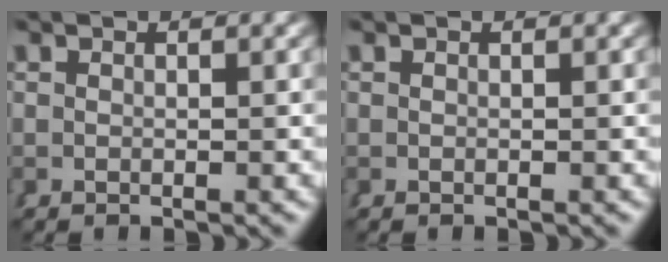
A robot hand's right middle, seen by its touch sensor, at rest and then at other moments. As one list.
[{"total": 0.0}]